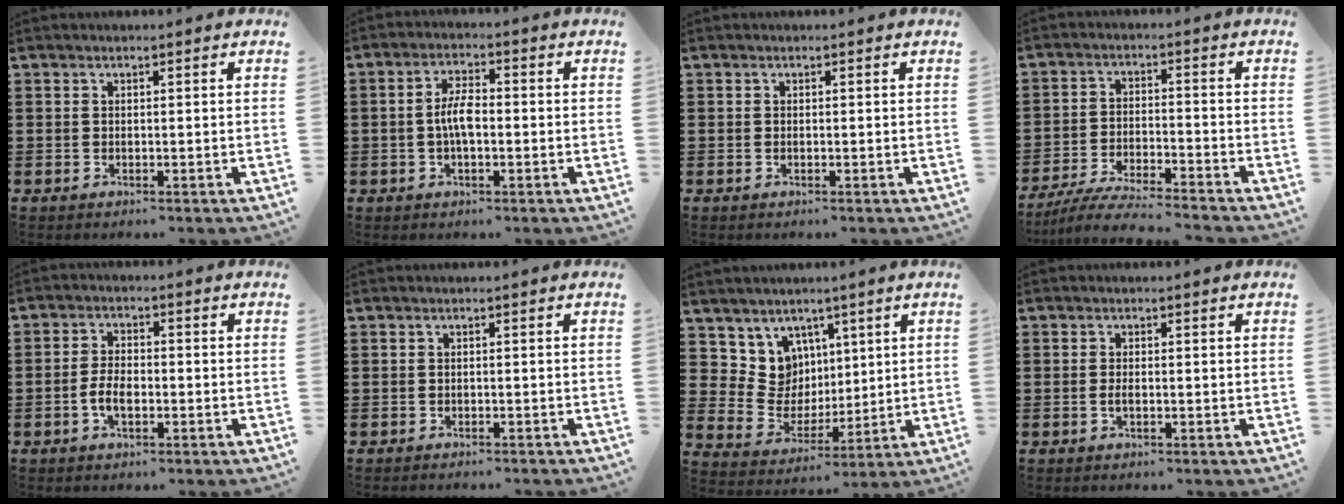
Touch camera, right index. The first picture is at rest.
{"total": 4.7, "force": [-0.7, 1.7, 4.3], "torque": [-0.093, -0.003, -0.018]}
{"total": 0.0}
{"total": 5.7, "force": [-5.5, -0.4, 1.6], "torque": [-0.039, -0.014, -0.109]}
{"total": 4.1, "force": [-1.4, 1.8, 3.4], "torque": [-0.089, -0.005, -0.033]}
{"total": 0.7, "force": [-0.7, -0.2, 0.0], "torque": [-0.002, -0.004, -0.014]}
{"total": 8.2, "force": [3.5, 7.2, 1.7], "torque": [-0.067, -0.016, 0.071]}
{"total": 1.2, "force": [-0.4, 0.2, 1.1], "torque": [-0.022, -0.002, -0.006]}